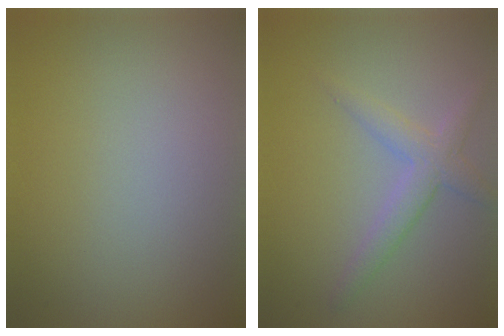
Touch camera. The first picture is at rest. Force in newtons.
{"total": 2.6, "press": 2.6, "slide": 0.2}